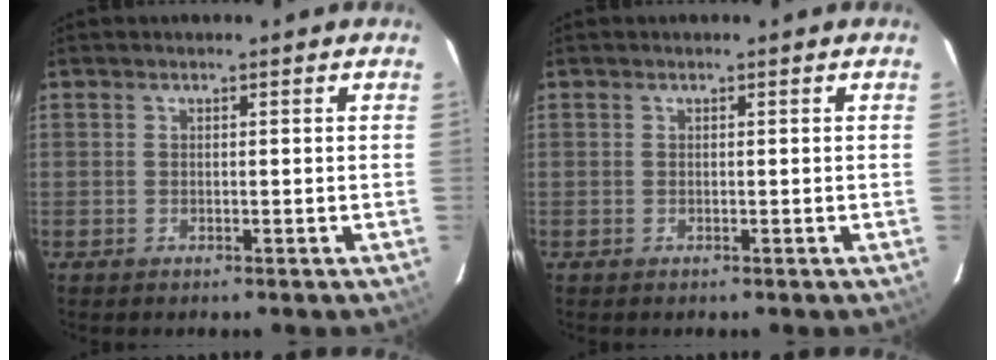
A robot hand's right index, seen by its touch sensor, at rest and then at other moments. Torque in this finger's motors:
{"motor_torque": [0.00, 0.00, 0.02, 0.00]}